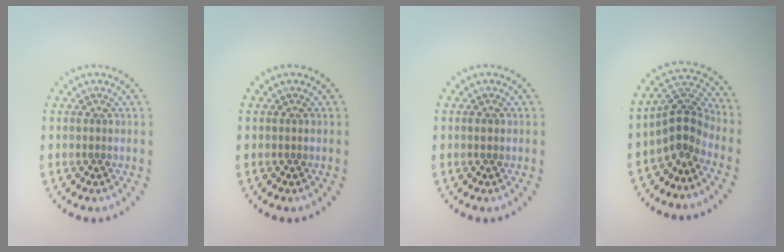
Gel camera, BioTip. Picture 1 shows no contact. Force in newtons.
{"total": 0.0}
{"total": 0.7, "press": 0.7, "slide": 0.2}
{"total": 3.5, "press": 2.8, "slide": 2.0}